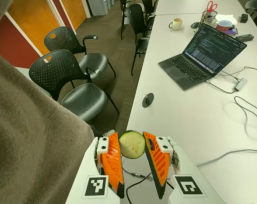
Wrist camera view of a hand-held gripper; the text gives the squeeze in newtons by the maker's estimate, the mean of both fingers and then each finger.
{"total": 8.5, "left": 8.0, "right": 9.1}